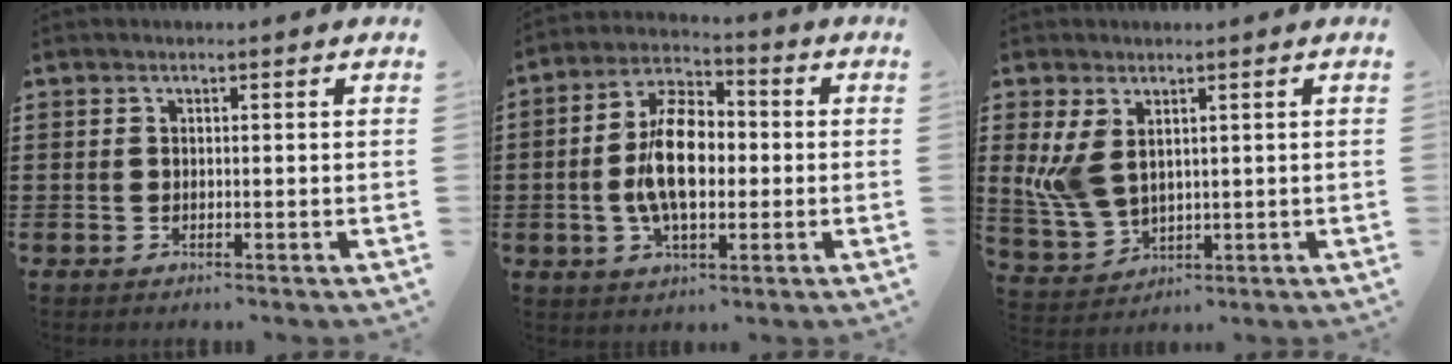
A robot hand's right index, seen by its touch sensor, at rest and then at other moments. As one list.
[{"total": 10.2, "force": [-0.8, 5.3, 8.7], "torque": [-0.175, 0.007, -0.019]}, {"total": 5.6, "force": [1.6, 3.5, 4.0], "torque": [-0.113, -0.002, 0.025]}]